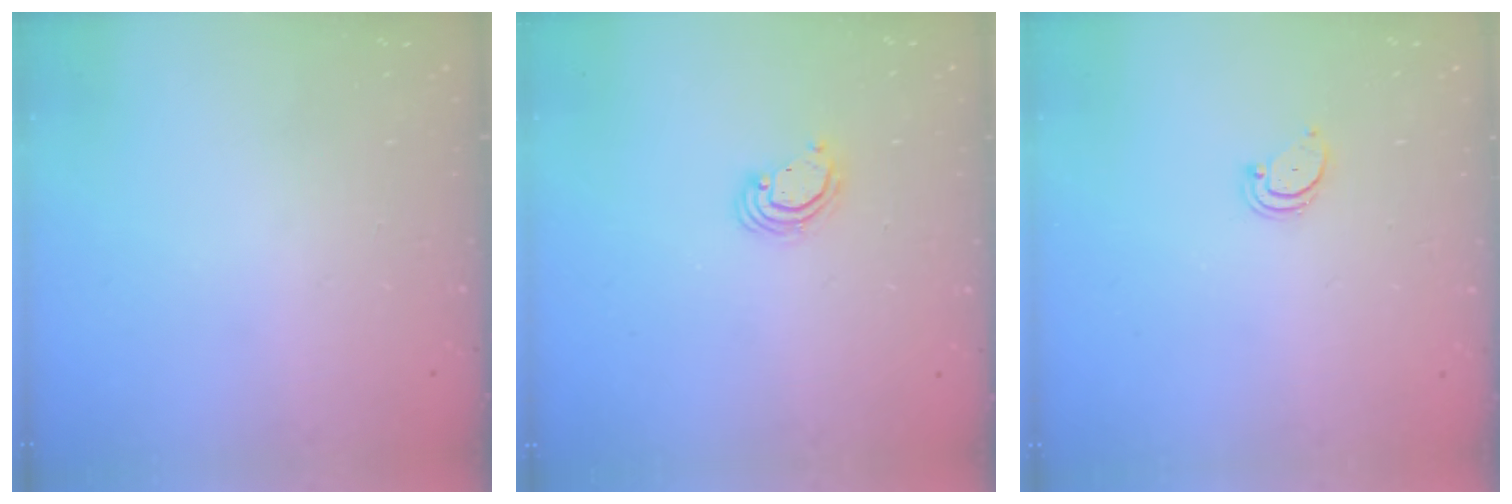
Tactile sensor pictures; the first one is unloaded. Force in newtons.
{"total": 3.9, "press": 3.9, "slide": 0.2}
{"total": 1.9, "press": 1.9, "slide": 0.2}